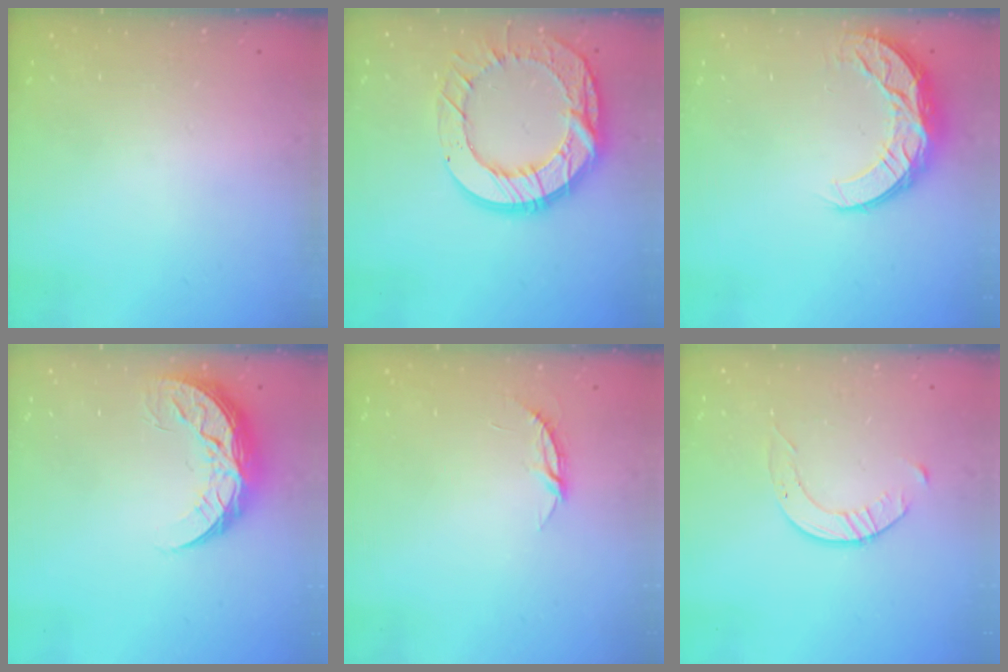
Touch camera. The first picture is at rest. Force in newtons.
{"total": 19.8, "press": 19.7, "slide": 1.7}
{"total": 10.1, "press": 10.1, "slide": 0.7}
{"total": 9.0, "press": 9.0, "slide": 0.3}
{"total": 3.8, "press": 3.8, "slide": 0.2}
{"total": 3.5, "press": 3.4, "slide": 0.4}